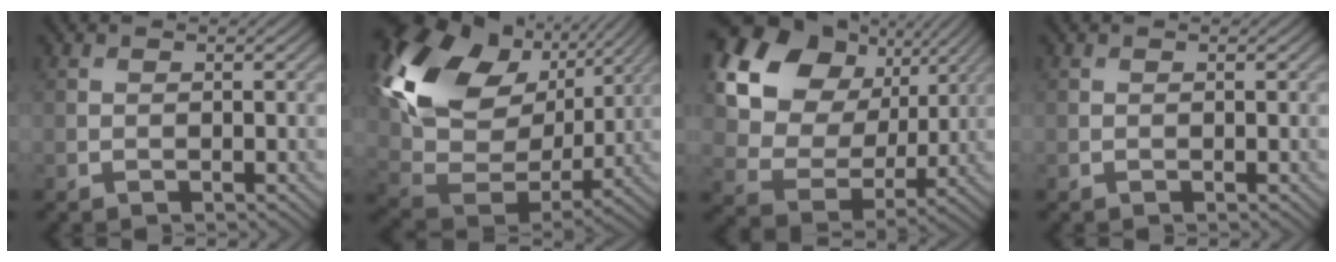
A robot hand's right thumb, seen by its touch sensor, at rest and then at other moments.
{"total": 18.2, "force": [7.1, 12.2, 11.6], "torque": [-0.277, 0.011, 0.144]}
{"total": 18.3, "force": [7.9, 13.5, 9.4], "torque": [-0.272, 0.054, 0.165]}
{"total": 0.0}